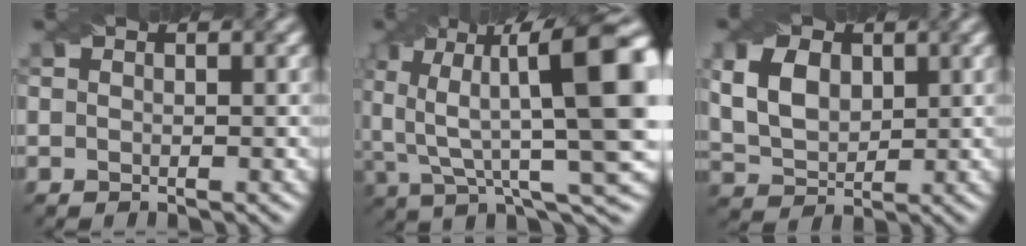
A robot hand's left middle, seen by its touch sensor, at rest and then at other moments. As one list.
[{"total": 15.3, "force": [4.5, 4.9, 13.8], "torque": [-0.248, 0.014, 0.086]}, {"total": 5.2, "force": [1.5, 3.5, 3.5], "torque": [-0.080, 0.004, 0.028]}]